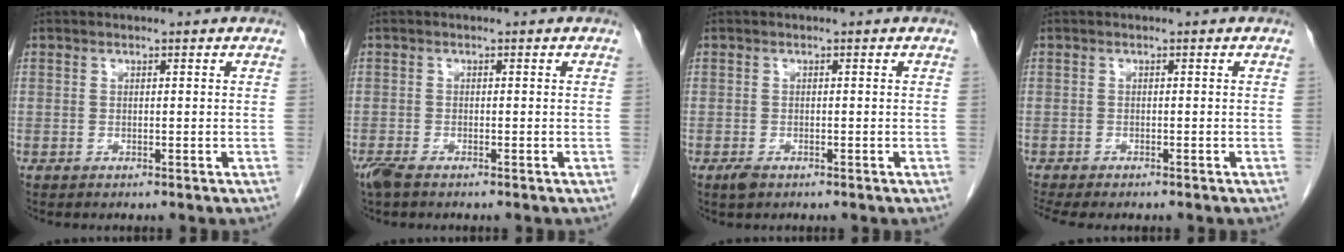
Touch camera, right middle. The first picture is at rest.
{"total": 2.6, "force": [-1.9, 0.7, 1.6], "torque": [-0.039, -0.009, -0.036]}
{"total": 1.4, "force": [-0.9, 0.6, 0.9], "torque": [-0.022, -0.002, -0.013]}
{"total": 4.6, "force": [-3.9, 0.9, 2.2], "torque": [-0.026, -0.005, -0.057]}